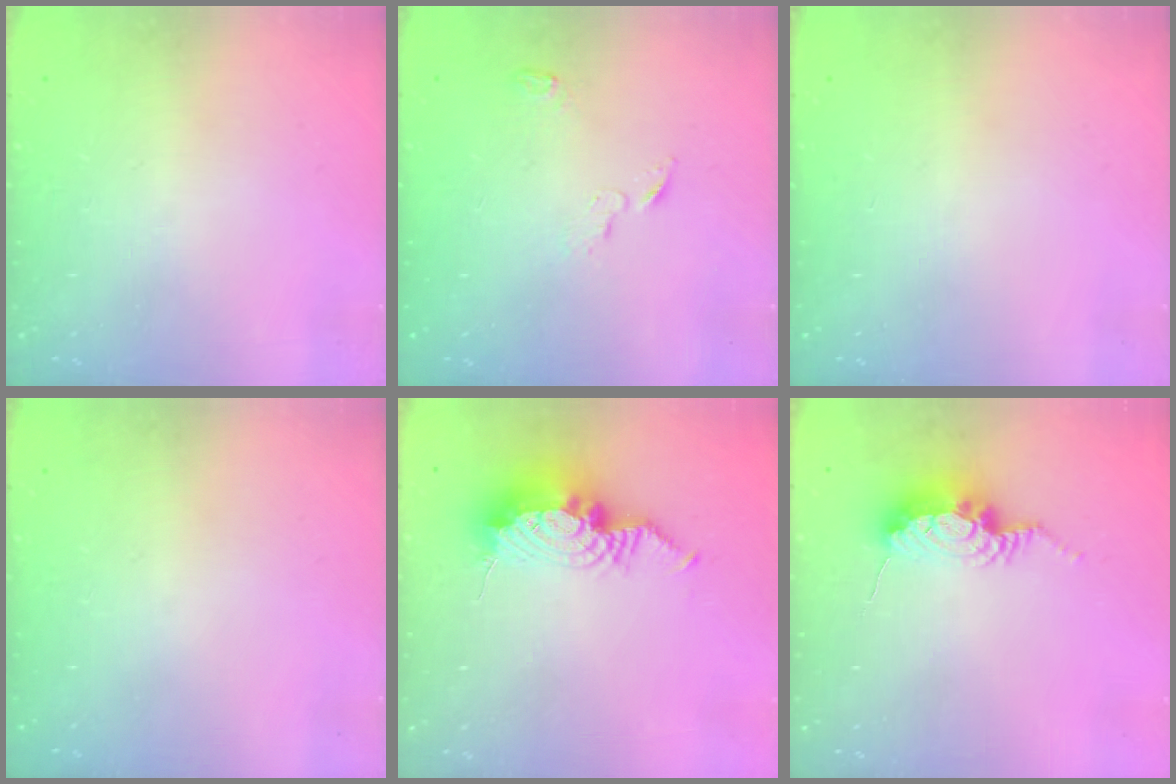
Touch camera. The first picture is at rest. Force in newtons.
{"total": 3.4, "press": 3.4, "slide": 0.4}
{"total": 0.0}
{"total": 0.0}
{"total": 11.6, "press": 11.3, "slide": 2.7}
{"total": 8.4, "press": 8.4, "slide": 1.0}